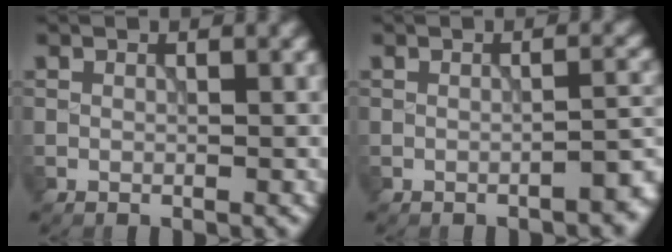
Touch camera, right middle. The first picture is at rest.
{"total": 2.3, "force": [-1.7, 0.5, 1.5], "torque": [-0.016, 0.009, -0.027]}